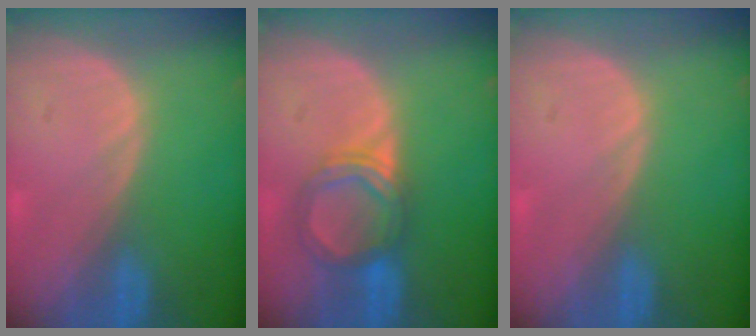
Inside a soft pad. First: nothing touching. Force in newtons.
{"total": 5.5, "press": 5.2, "slide": 1.8}
{"total": 0.5, "press": 0.0, "slide": 0.5}